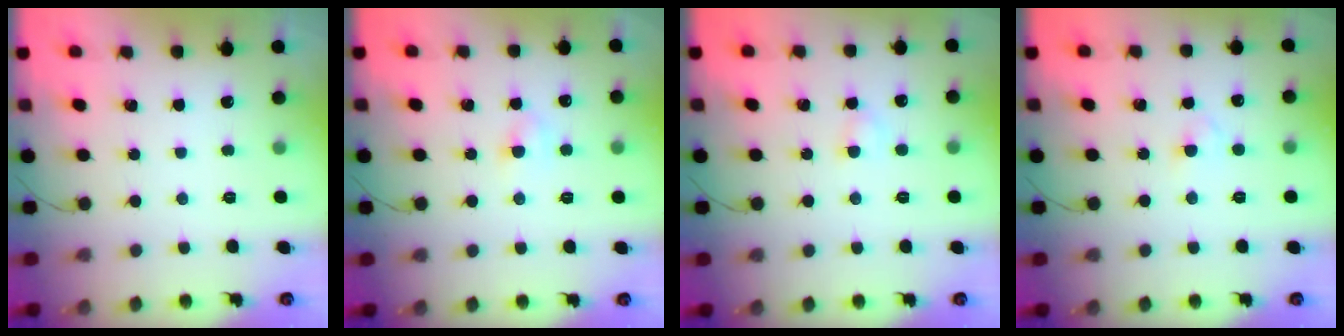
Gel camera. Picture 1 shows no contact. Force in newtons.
{"total": 4.0, "press": 3.8, "slide": 1.2}
{"total": 3.2, "press": 3.1, "slide": 1.0}
{"total": 2.2, "press": 2.0, "slide": 0.9}